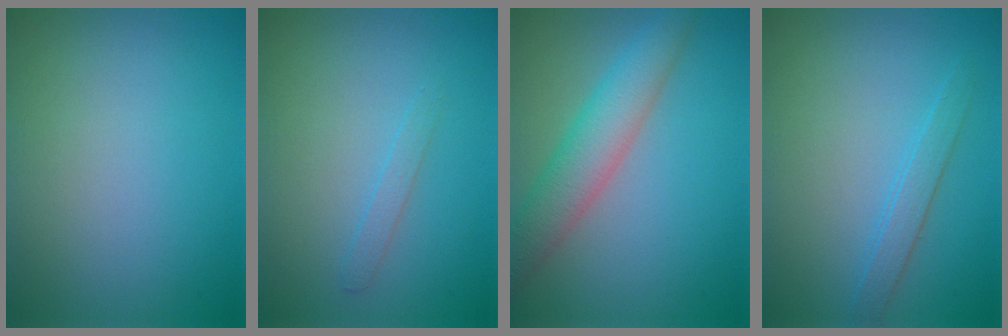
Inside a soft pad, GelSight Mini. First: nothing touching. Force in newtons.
{"total": 1.0, "press": 1.0, "slide": 0.1}
{"total": 5.2, "press": 5.2, "slide": 0.4}
{"total": 1.8, "press": 1.8, "slide": 0.1}